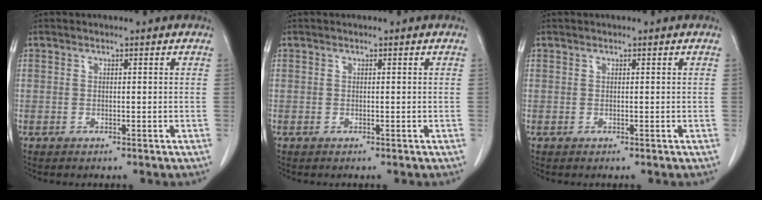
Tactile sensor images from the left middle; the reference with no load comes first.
{"total": 0.0}
{"total": 0.0}